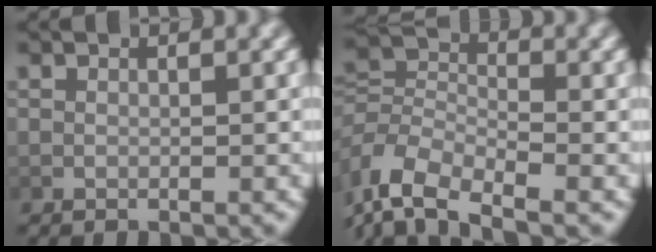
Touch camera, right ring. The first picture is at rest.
{"total": 7.5, "force": [-4.4, 5.1, 3.4], "torque": [-0.098, -0.041, -0.065]}